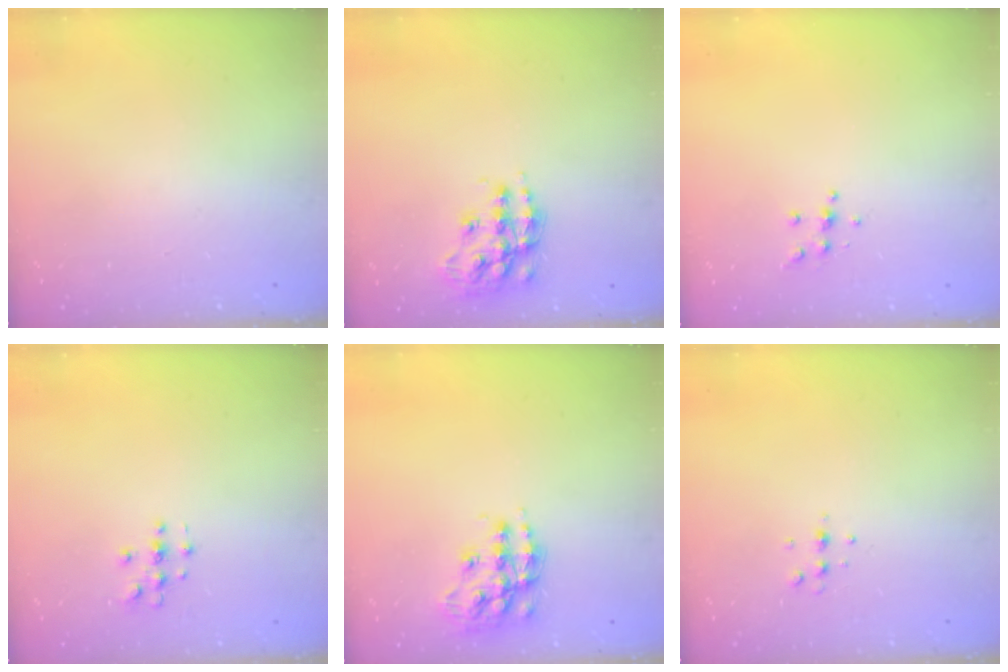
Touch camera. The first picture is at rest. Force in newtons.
{"total": 15.6, "press": 15.6, "slide": 0.9}
{"total": 4.2, "press": 4.2, "slide": 0.4}
{"total": 2.8, "press": 2.8, "slide": 0.2}
{"total": 15.6, "press": 15.6, "slide": 0.9}
{"total": 4.7, "press": 4.6, "slide": 0.6}